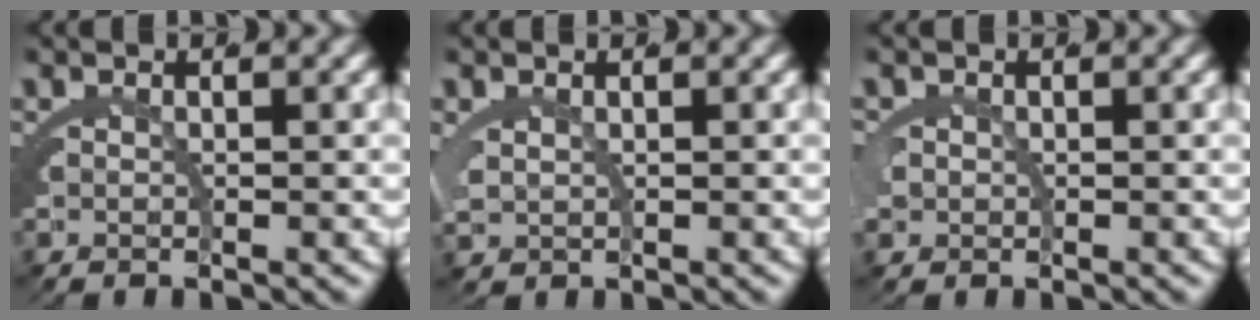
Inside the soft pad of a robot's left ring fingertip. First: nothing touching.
{"total": 1.6, "force": [0.8, 1.1, 0.9], "torque": [-0.038, -0.012, 0.028]}
{"total": 1.7, "force": [0.0, 1.5, 0.7], "torque": [-0.028, -0.009, 0.004]}